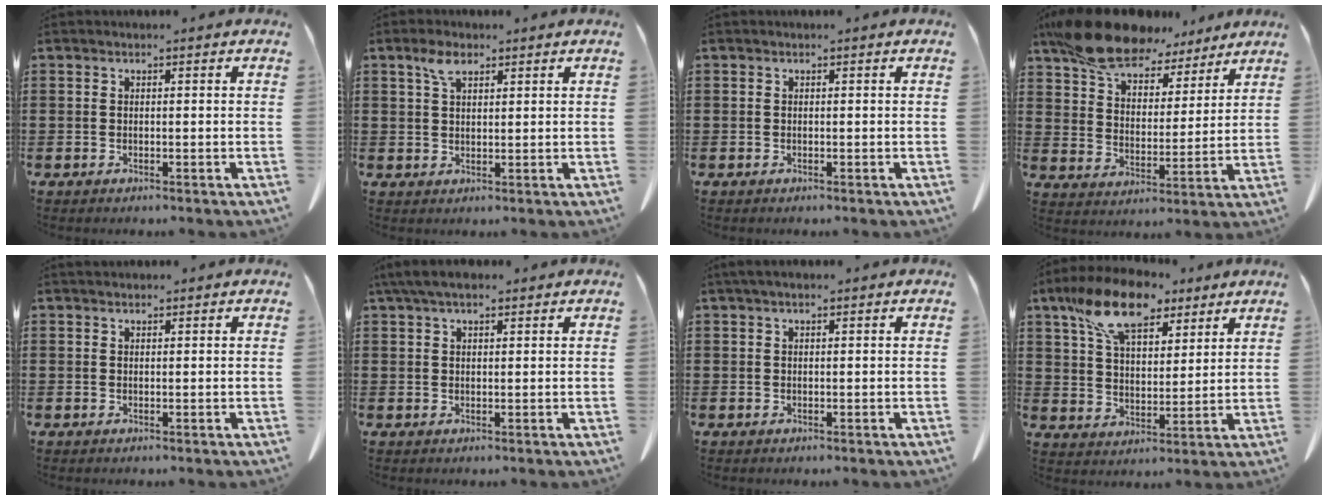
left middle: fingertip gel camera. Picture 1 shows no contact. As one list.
[{"total": 3.4, "force": [2.1, 1.7, 2.2], "torque": [-0.050, 0.006, 0.038]}, {"total": 0.0}, {"total": 12.2, "force": [10.4, 4.4, 4.5], "torque": [-0.118, -0.040, 0.193]}, {"total": 0.8, "force": [0.8, 0.2, 0.1], "torque": [-0.004, 0.001, 0.015]}, {"total": 3.9, "force": [2.7, 1.1, 2.6], "torque": [-0.058, 0.003, 0.050]}, {"total": 1.4, "force": [0.8, 0.5, 1.0], "torque": [-0.022, 0.003, 0.014]}, {"total": 12.2, "force": [8.2, 5.4, 7.3], "torque": [-0.157, -0.007, 0.155]}]